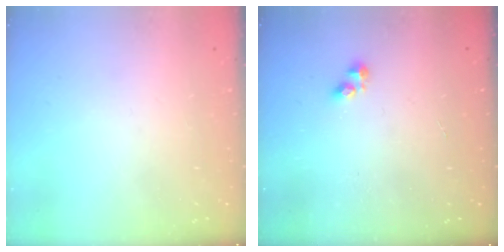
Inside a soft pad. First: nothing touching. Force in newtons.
{"total": 3.2, "press": 3.2, "slide": 0.4}